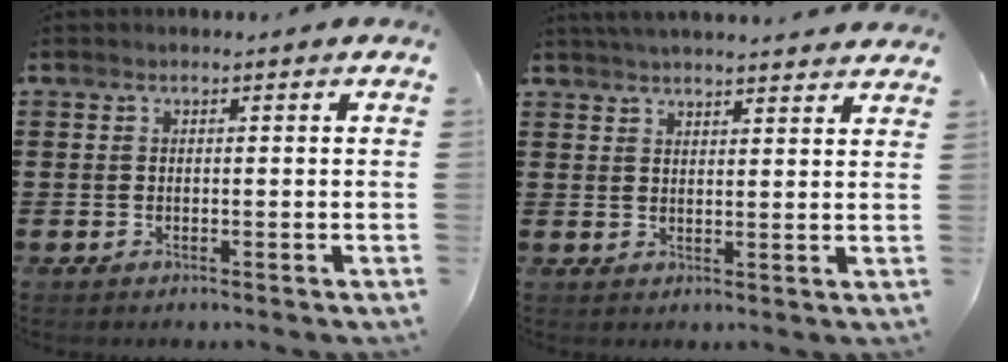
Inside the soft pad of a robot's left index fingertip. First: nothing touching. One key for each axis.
{"total": 3.3, "fx": 3.2, "fy": -0.4, "fz": 0.4, "tx": -0.016, "ty": -0.010, "tz": 0.060}